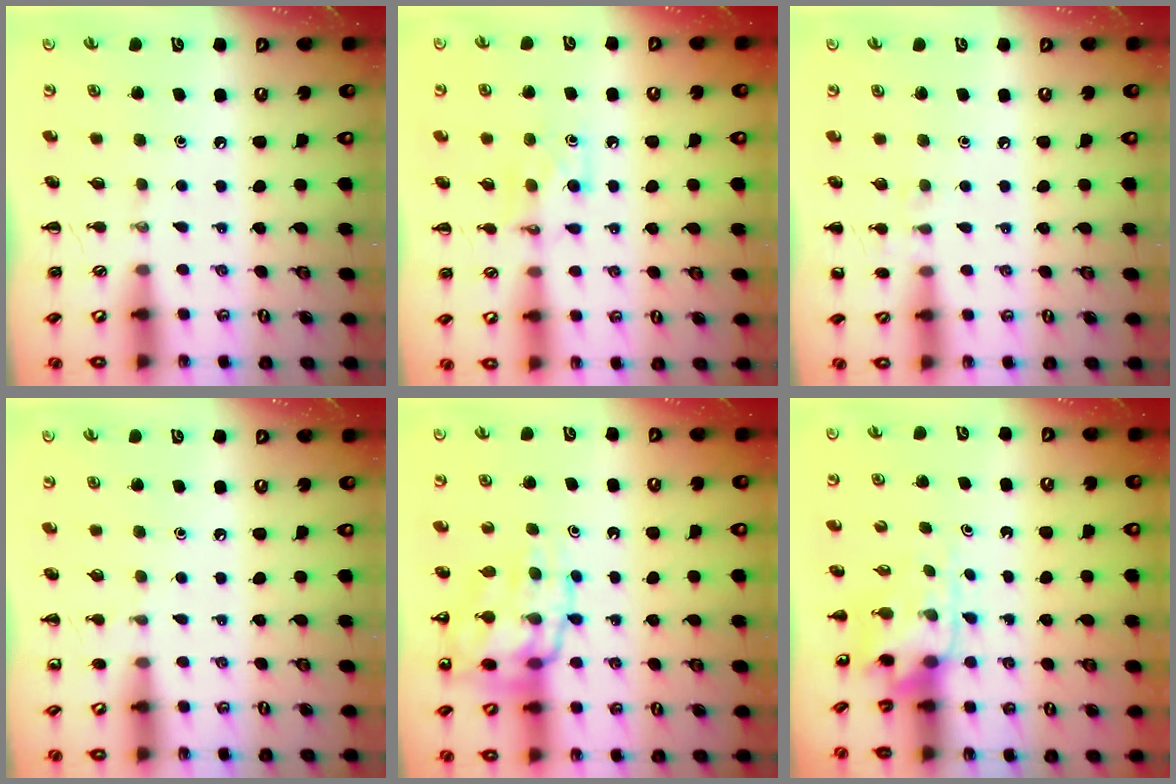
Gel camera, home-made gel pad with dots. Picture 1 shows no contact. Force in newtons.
{"total": 5.6, "press": 5.5, "slide": 1.2}
{"total": 5.5, "press": 5.3, "slide": 1.7}
{"total": 3.0, "press": 2.8, "slide": 1.0}
{"total": 18.7, "press": 18.4, "slide": 3.4}
{"total": 4.8, "press": 4.8, "slide": 0.3}